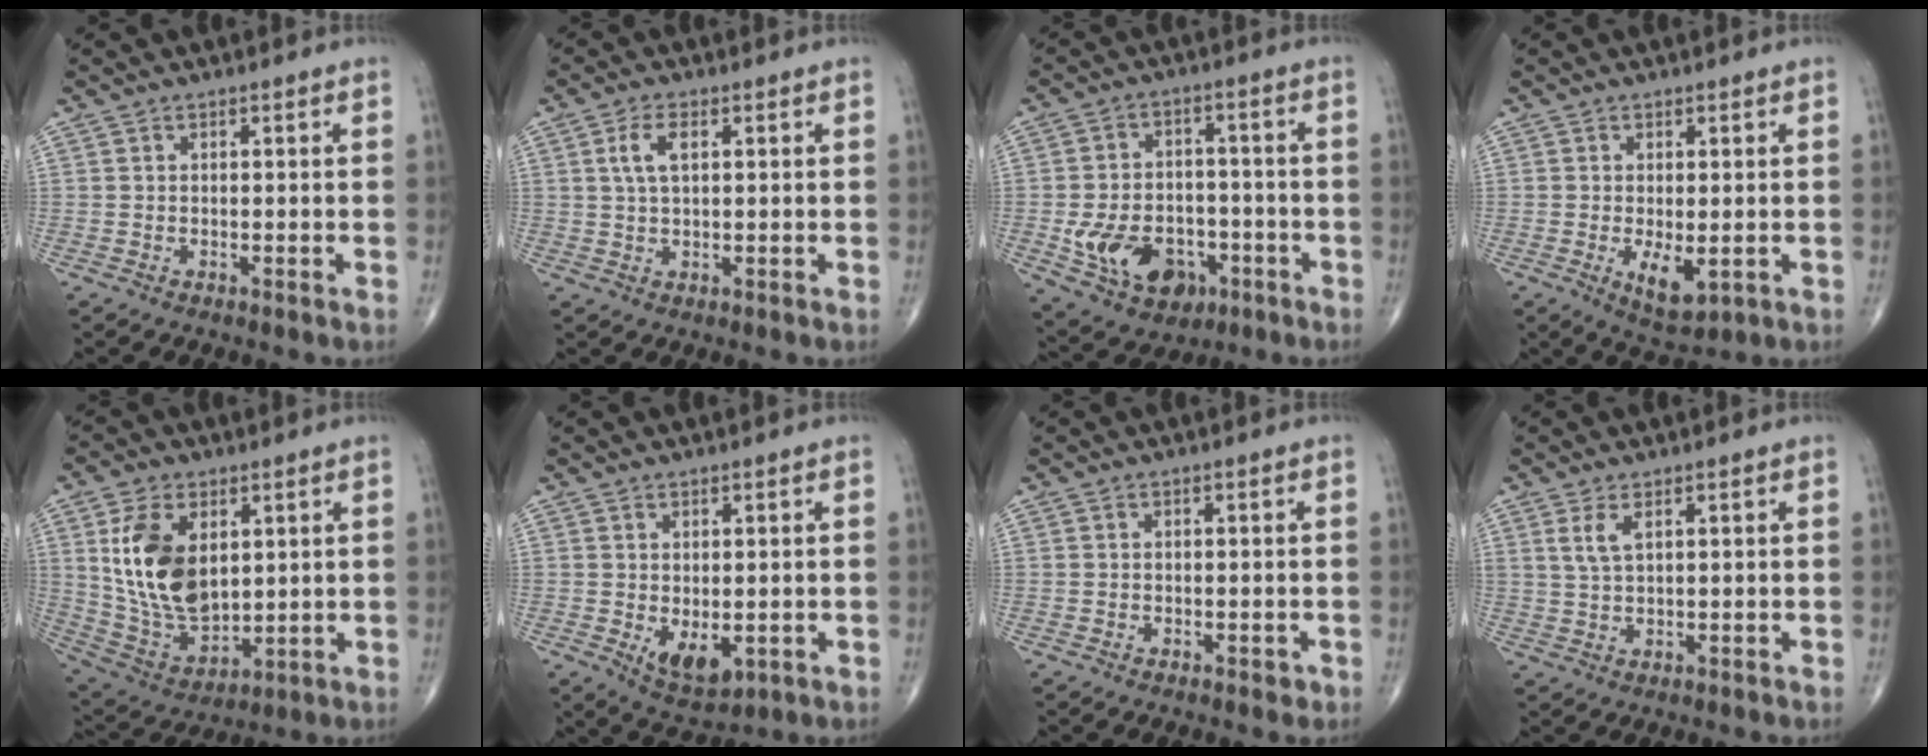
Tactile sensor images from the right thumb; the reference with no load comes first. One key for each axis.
{"total": 4.5, "fx": 1.3, "fy": 2.2, "fz": 3.7, "tx": -0.078, "ty": 0.005, "tz": 0.027}
{"total": 13.2, "fx": -4.3, "fy": 9.5, "fz": 8.1, "tx": -0.113, "ty": 0.028, "tz": -0.056}
{"total": 5.5, "fx": -1.2, "fy": 2.5, "fz": 4.8, "tx": -0.070, "ty": -0.015, "tz": -0.009}
{"total": 16.3, "fx": 3.8, "fy": 9.8, "fz": 12.4, "tx": -0.214, "ty": -0.021, "tz": 0.089}
{"total": 6.6, "fx": -1.2, "fy": 3.5, "fz": 5.4, "tx": -0.068, "ty": -0.013, "tz": -0.003}
{"total": 1.1, "fx": -0.6, "fy": 0.6, "fz": 0.7, "tx": -0.006, "ty": 0.000, "tz": -0.009}
{"total": 3.2, "fx": 1.4, "fy": 1.2, "fz": 2.6, "tx": -0.057, "ty": -0.002, "tz": 0.036}